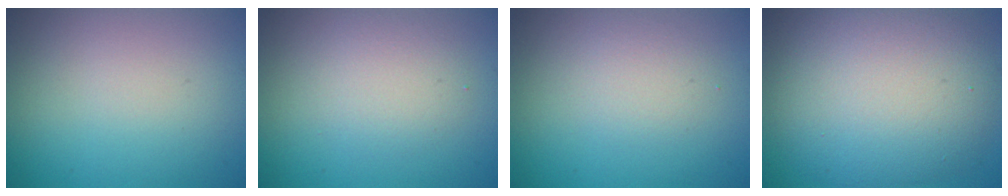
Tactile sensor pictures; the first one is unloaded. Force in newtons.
{"total": 2.5, "press": 2.5, "slide": 0.2}
{"total": 1.7, "press": 1.7, "slide": 0.1}
{"total": 10.6, "press": 10.6, "slide": 0.8}